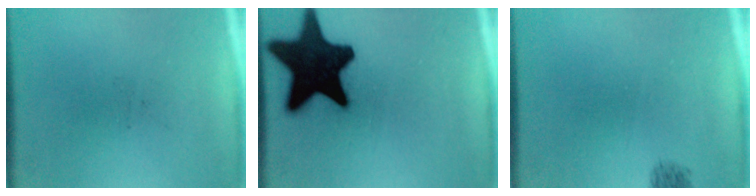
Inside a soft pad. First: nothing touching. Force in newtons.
{"total": 19.4}
{"total": 1.0}